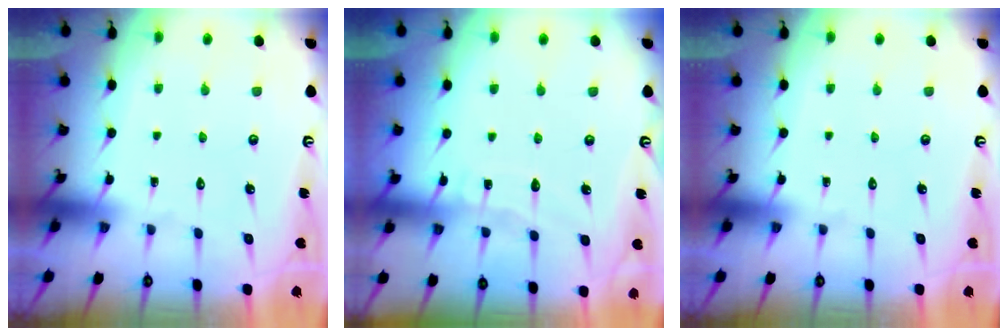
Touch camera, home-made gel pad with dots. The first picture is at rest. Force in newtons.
{"total": 6.0, "press": 6.0, "slide": 0.6}
{"total": 0.0}